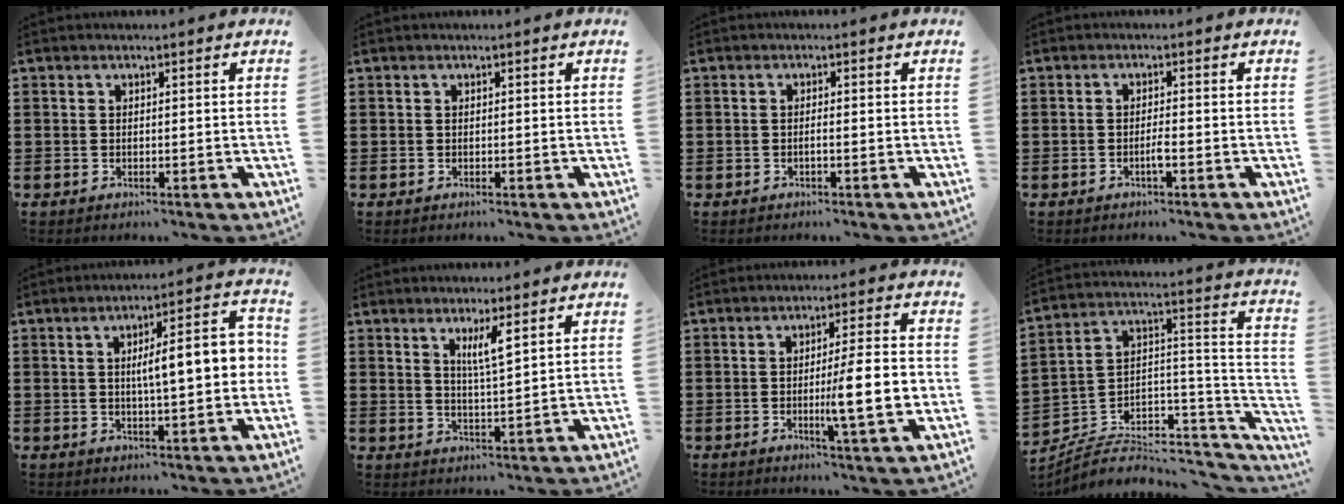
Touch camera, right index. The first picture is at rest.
{"total": 0.0}
{"total": 0.9, "force": [-0.4, -0.1, 0.8], "torque": [-0.015, -0.003, -0.008]}
{"total": 1.8, "force": [-0.9, 0.0, 1.6], "torque": [-0.031, 0.000, -0.016]}
{"total": 8.7, "force": [0.7, 2.0, 8.5], "torque": [-0.132, -0.003, 0.002]}
{"total": 3.8, "force": [2.1, 0.5, 3.2], "torque": [-0.068, 0.001, 0.034]}
{"total": 9.4, "force": [-1.5, 0.9, 9.2], "torque": [-0.136, -0.010, -0.029]}
{"total": 4.3, "force": [-2.7, 2.5, 2.1], "torque": [-0.047, -0.010, -0.055]}